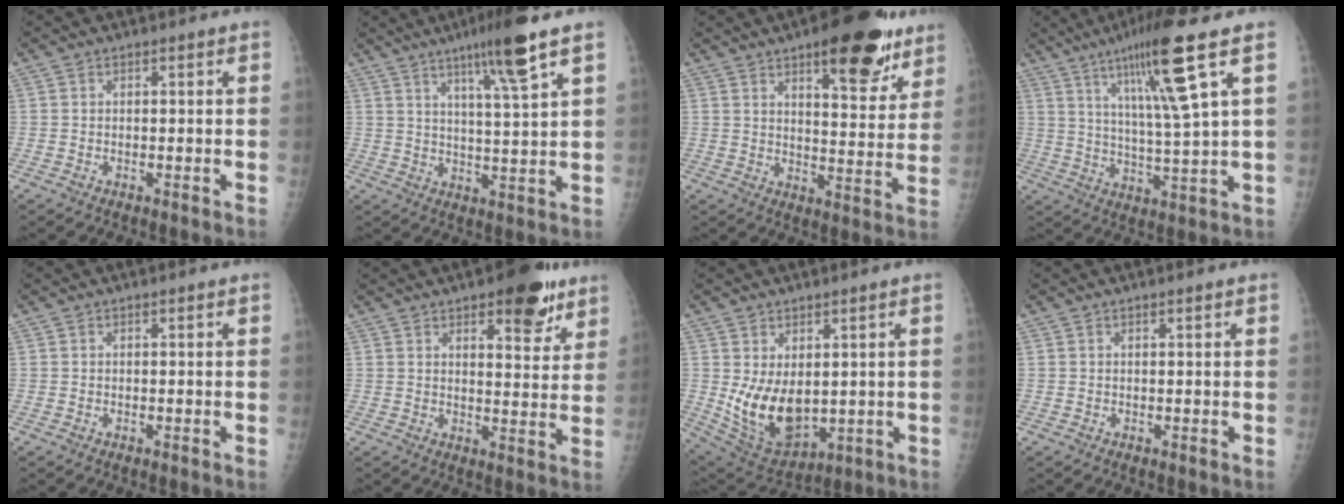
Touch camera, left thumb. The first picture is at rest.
{"total": 10.6, "force": [6.4, -0.1, 8.5], "torque": [-0.141, -0.031, 0.107]}
{"total": 16.8, "force": [10.3, 6.1, 11.8], "torque": [-0.115, -0.051, 0.146]}
{"total": 14.6, "force": [7.2, -0.1, 12.7], "torque": [-0.219, -0.030, 0.126]}
{"total": 0.0}
{"total": 11.3, "force": [6.9, 4.4, 7.9], "torque": [-0.069, -0.033, 0.090]}
{"total": 11.9, "force": [1.0, 7.0, 9.6], "torque": [-0.145, -0.027, 0.045]}
{"total": 0.7, "force": [0.5, 0.0, 0.6], "torque": [-0.008, 0.000, 0.008]}